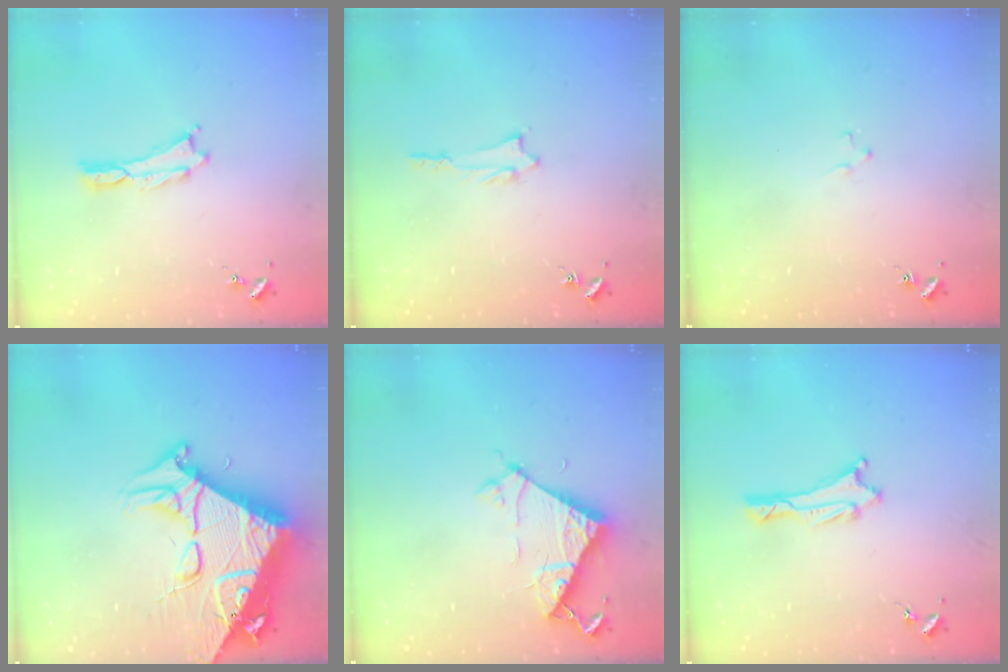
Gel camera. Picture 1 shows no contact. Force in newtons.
{"total": 1.4, "press": 1.4, "slide": 0.2}
{"total": 1.2, "press": 1.2, "slide": 0.2}
{"total": 15.1, "press": 15.0, "slide": 1.6}
{"total": 6.9, "press": 6.9, "slide": 0.5}
{"total": 1.1, "press": 1.1, "slide": 0.1}